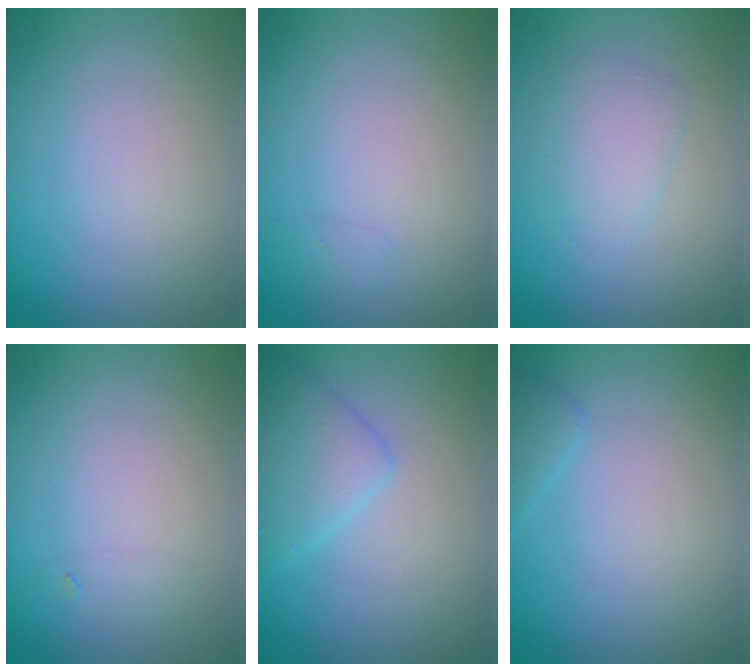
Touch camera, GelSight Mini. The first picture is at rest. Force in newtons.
{"total": 0.6, "press": 0.6, "slide": 0.1}
{"total": 2.4, "press": 2.4, "slide": 0.0}
{"total": 0.6, "press": 0.6, "slide": 0.0}
{"total": 3.3, "press": 3.3, "slide": 0.1}
{"total": 1.1, "press": 1.1, "slide": 0.1}